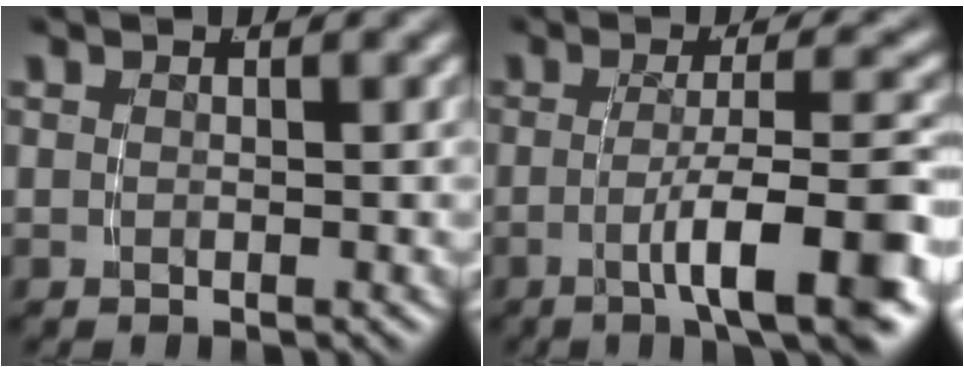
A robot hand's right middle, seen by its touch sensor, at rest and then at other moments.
{"total": 8.2, "force": [-3.3, 1.2, 7.5], "torque": [-0.105, -0.008, -0.047]}